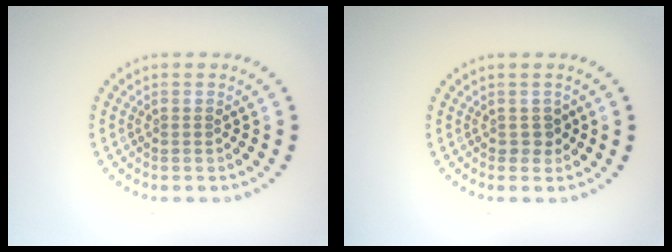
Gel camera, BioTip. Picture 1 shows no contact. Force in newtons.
{"total": 1.2, "press": 1.0, "slide": 0.5}